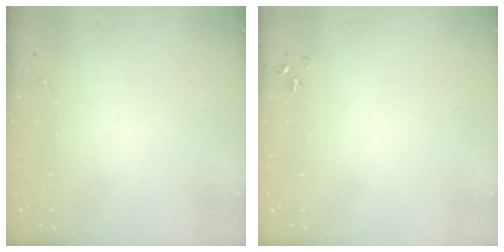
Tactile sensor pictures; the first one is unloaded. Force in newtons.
{"total": 3.6, "press": 3.5, "slide": 0.5}